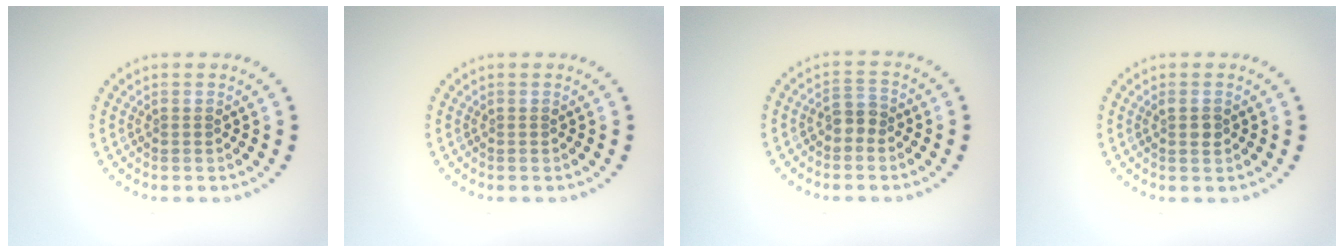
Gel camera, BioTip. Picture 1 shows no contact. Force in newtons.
{"total": 0.0}
{"total": 1.8, "press": 1.6, "slide": 0.8}
{"total": 1.1, "press": 1.0, "slide": 0.4}